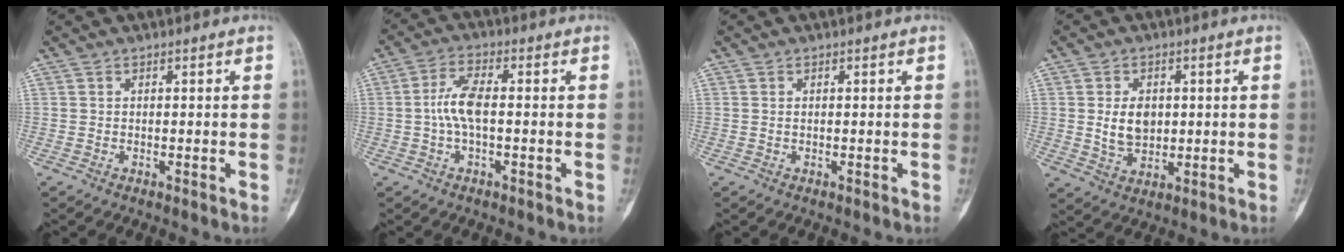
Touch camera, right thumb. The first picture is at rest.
{"total": 6.0, "force": [-0.3, 2.3, 5.6], "torque": [-0.125, 0.016, -0.011]}
{"total": 0.0}
{"total": 6.4, "force": [0.8, 4.5, 4.4], "torque": [-0.063, -0.009, 0.023]}